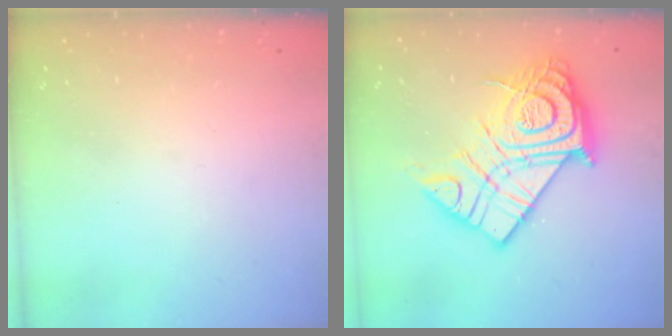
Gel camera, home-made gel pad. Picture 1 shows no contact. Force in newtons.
{"total": 24.3, "press": 24.1, "slide": 2.4}